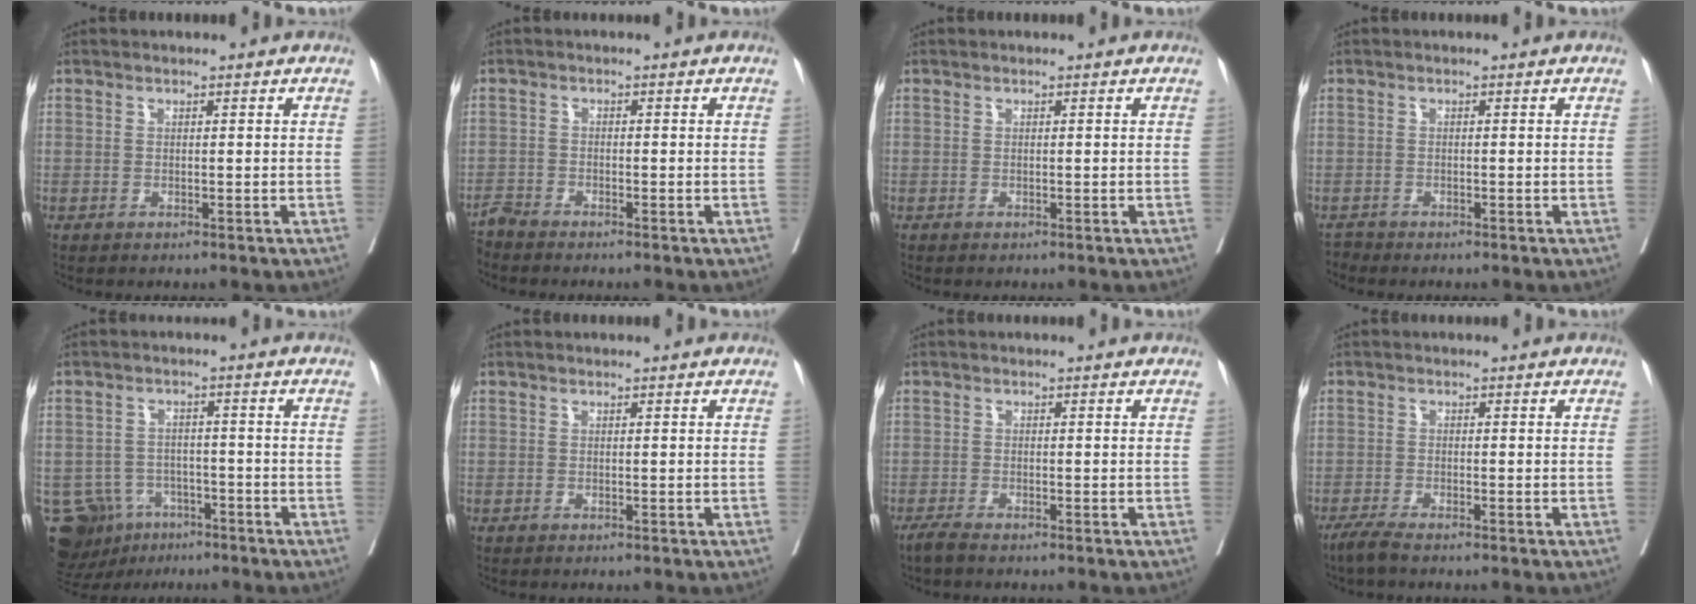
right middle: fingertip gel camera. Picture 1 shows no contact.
{"total": 1.9, "force": [-1.9, -0.2, 0.0], "torque": [0.003, -0.008, -0.041]}
{"total": 0.0}
{"total": 0.8, "force": [-0.7, -0.1, -0.3], "torque": [0.002, -0.007, -0.015]}
{"total": 10.5, "force": [-6.0, 8.0, 3.1], "torque": [-0.069, 0.011, -0.083]}
{"total": 0.0}
{"total": 1.5, "force": [-1.3, 0.0, 0.7], "torque": [-0.022, -0.005, -0.028]}
{"total": 2.2, "force": [-1.9, -0.1, 1.2], "torque": [-0.032, -0.007, -0.042]}